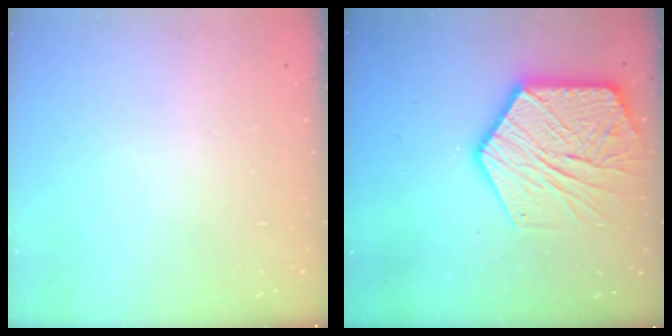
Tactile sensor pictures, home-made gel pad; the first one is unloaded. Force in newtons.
{"total": 20.8, "press": 20.8, "slide": 1.2}